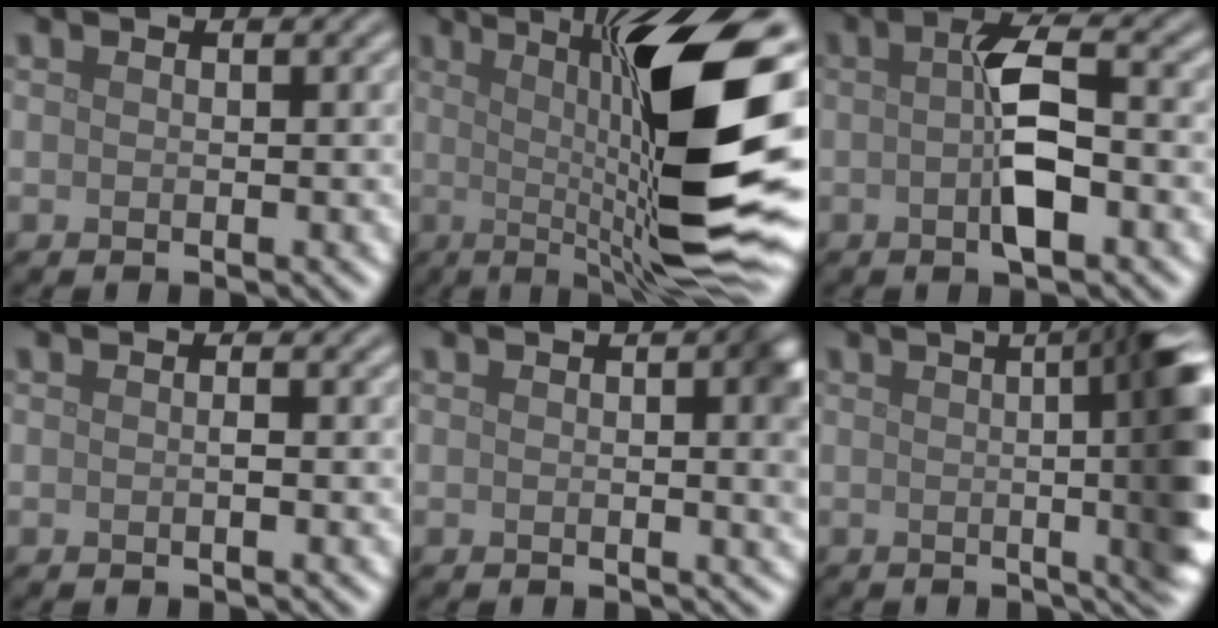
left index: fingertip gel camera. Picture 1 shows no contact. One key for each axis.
{"total": 15.7, "fx": 0.6, "fy": 3.3, "fz": 15.3, "tx": -0.201, "ty": 0.007, "tz": 0.007}
{"total": 4.7, "fx": -0.5, "fy": 1.3, "fz": 4.5, "tx": -0.085, "ty": 0.003, "tz": -0.014}
{"total": 0.5, "fx": -0.1, "fy": 0.0, "fz": 0.5, "tx": -0.010, "ty": -0.001, "tz": -0.001}
{"total": 4.6, "fx": 0.4, "fy": 1.4, "fz": 4.3, "tx": -0.046, "ty": 0.006, "tz": 0.003}
{"total": 15.6, "fx": 1.1, "fy": 5.3, "fz": 14.7, "tx": -0.113, "ty": 0.023, "tz": 0.003}